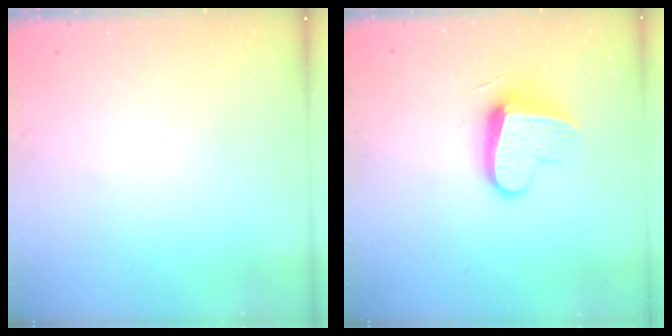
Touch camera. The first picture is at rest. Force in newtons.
{"total": 11.6, "press": 11.6, "slide": 0.5}